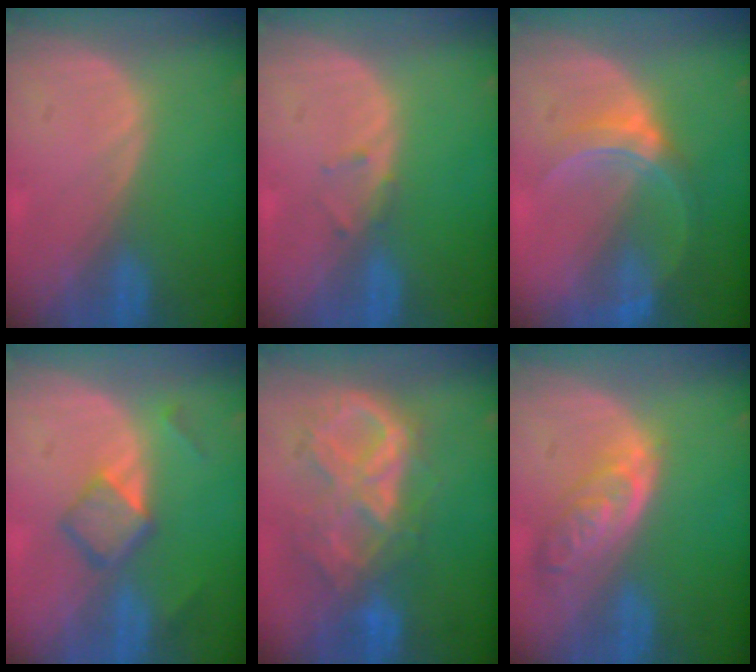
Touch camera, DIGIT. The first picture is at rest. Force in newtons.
{"total": 1.1, "press": 1.0, "slide": 0.2}
{"total": 5.9, "press": 5.8, "slide": 1.2}
{"total": 5.1, "press": 4.7, "slide": 1.9}
{"total": 10.2, "press": 8.7, "slide": 5.3}
{"total": 6.3, "press": 5.6, "slide": 2.8}